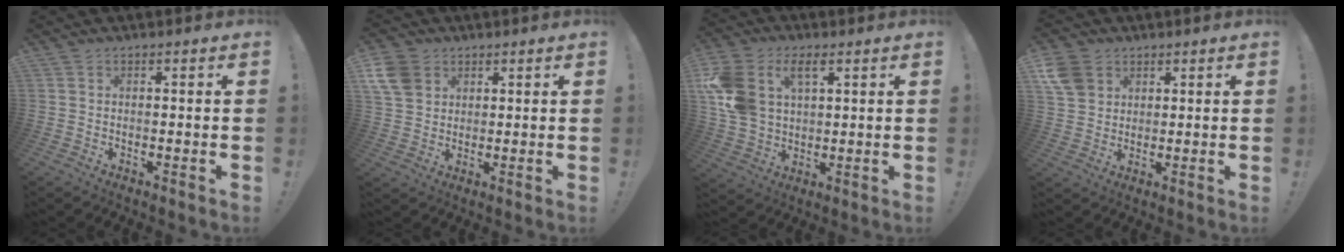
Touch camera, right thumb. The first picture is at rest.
{"total": 8.7, "force": [3.9, 6.8, 3.8], "torque": [-0.076, -0.011, 0.078]}
{"total": 13.8, "force": [5.6, 9.6, 8.2], "torque": [-0.181, -0.018, 0.109]}
{"total": 8.2, "force": [3.6, 6.6, 3.1], "torque": [-0.058, -0.011, 0.076]}